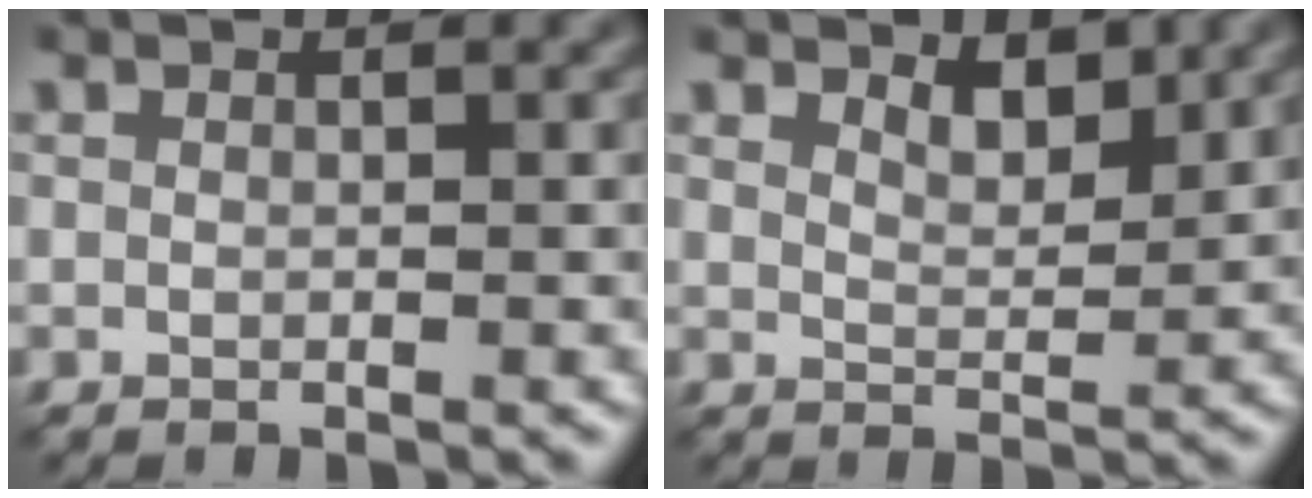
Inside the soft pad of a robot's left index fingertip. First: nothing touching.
{"total": 2.2, "force": [1.7, 0.7, 1.1], "torque": [-0.024, -0.005, 0.028]}